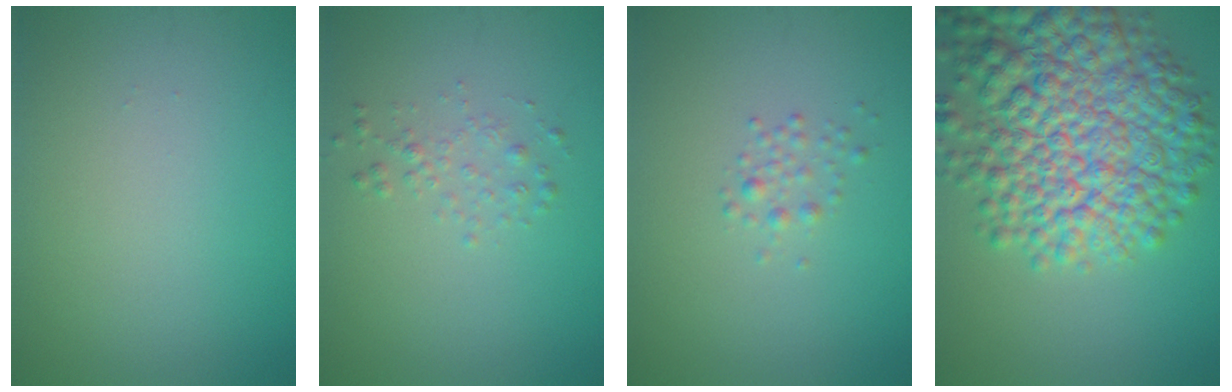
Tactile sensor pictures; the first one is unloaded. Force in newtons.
{"total": 1.3, "press": 1.3, "slide": 0.0}
{"total": 1.2, "press": 1.2, "slide": 0.0}
{"total": 11.5, "press": 11.5, "slide": 0.4}